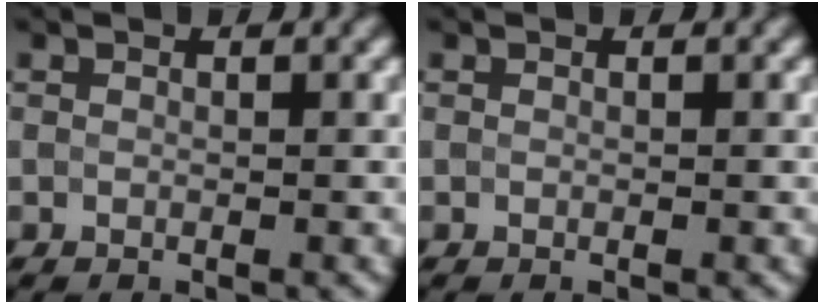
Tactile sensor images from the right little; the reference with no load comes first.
{"total": 0.0}